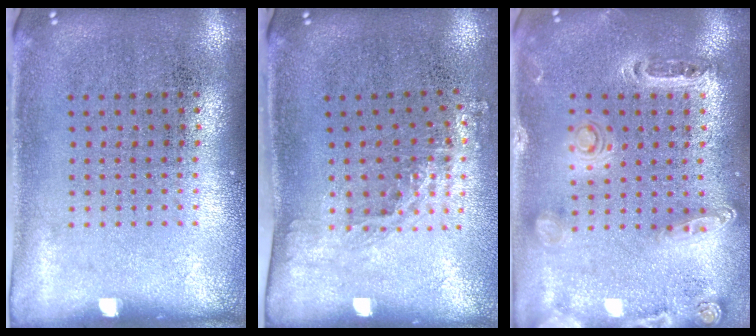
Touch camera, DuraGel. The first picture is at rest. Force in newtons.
{"total": 1.4, "press": 1.1, "slide": 0.9}
{"total": 1.3, "press": 1.3, "slide": 0.2}